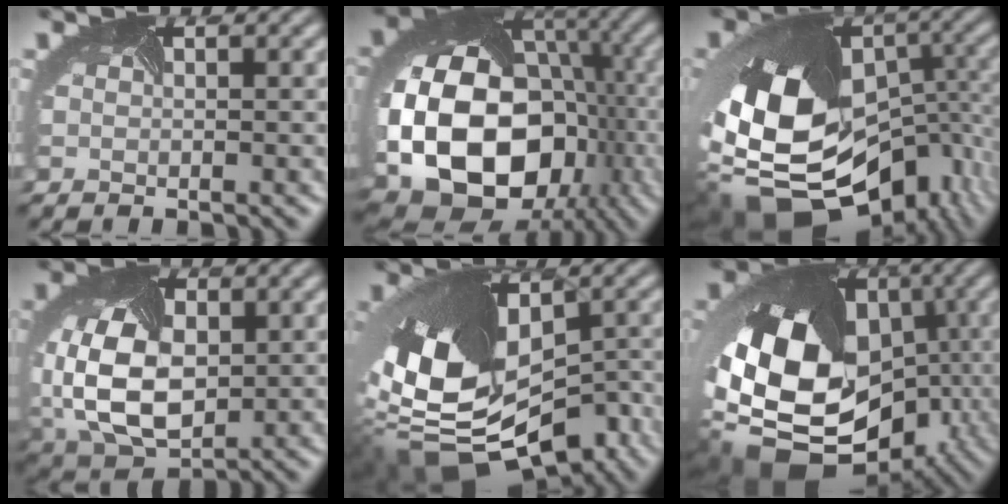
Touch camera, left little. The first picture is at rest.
{"total": 17.6, "force": [-3.4, 13.5, 10.7], "torque": [-0.216, -0.044, -0.028]}
{"total": 18.1, "force": [-6.5, 11.7, 12.1], "torque": [-0.245, -0.041, -0.078]}
{"total": 8.9, "force": [-0.5, 6.1, 6.5], "torque": [-0.173, -0.015, -0.001]}
{"total": 15.0, "force": [-5.1, 8.9, 10.9], "torque": [-0.235, -0.044, -0.057]}
{"total": 17.4, "force": [-3.7, 12.5, 11.5], "torque": [-0.223, -0.026, -0.044]}